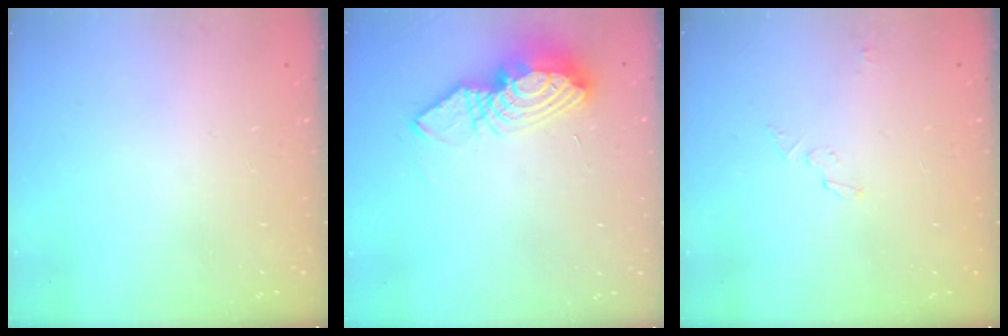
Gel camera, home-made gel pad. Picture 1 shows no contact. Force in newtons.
{"total": 11.4, "press": 11.3, "slide": 1.1}
{"total": 2.9, "press": 2.9, "slide": 0.2}